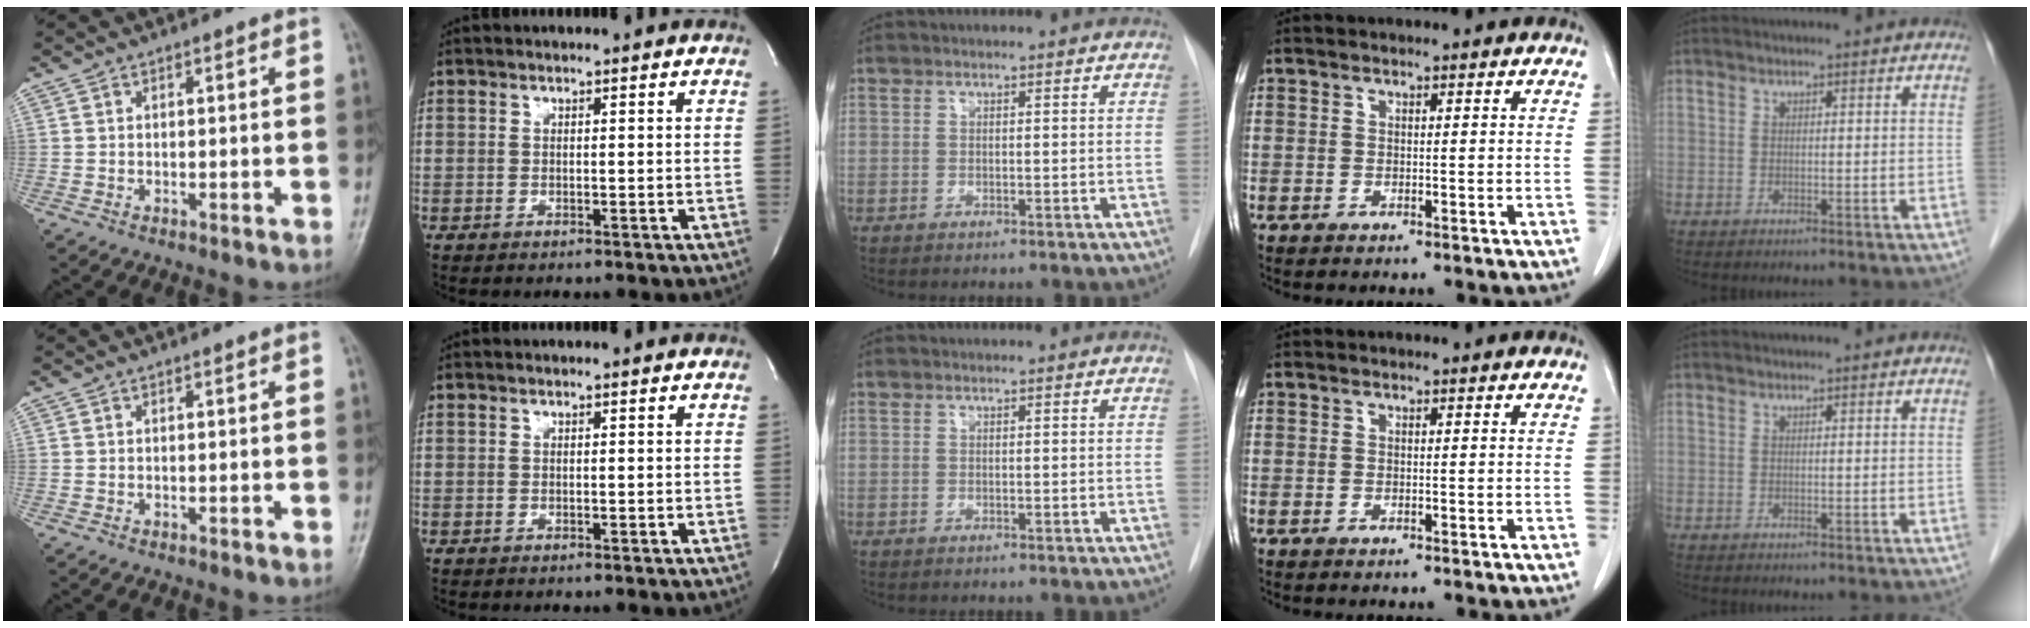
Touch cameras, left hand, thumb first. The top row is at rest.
{}